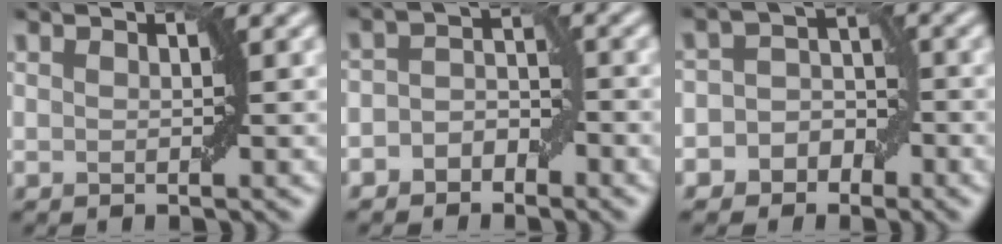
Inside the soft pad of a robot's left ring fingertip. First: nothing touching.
{"total": 2.5, "force": [-1.5, 1.7, 0.9], "torque": [-0.008, 0.012, -0.030]}
{"total": 4.5, "force": [-2.0, 3.9, 1.0], "torque": [0.019, 0.022, -0.053]}